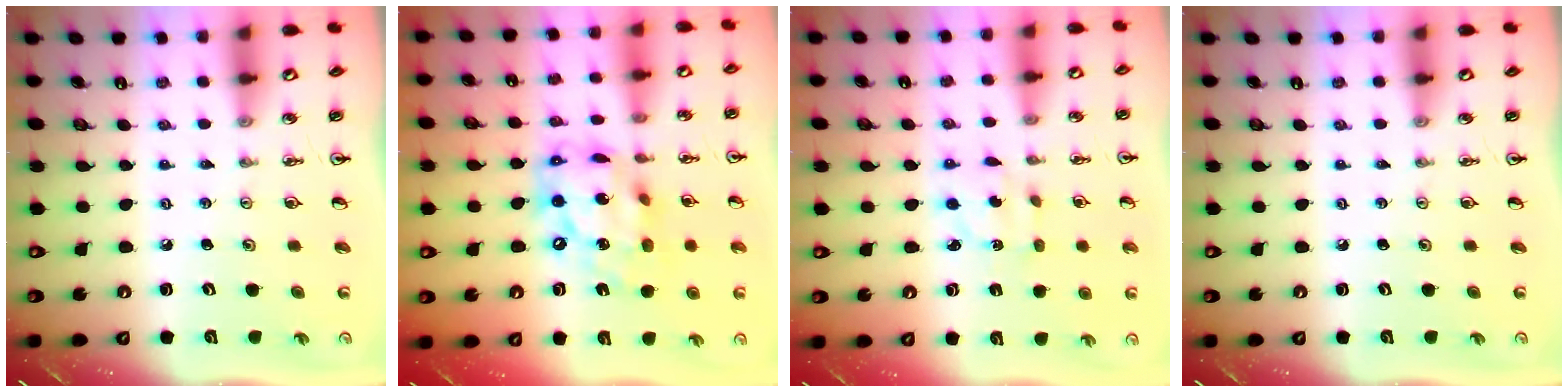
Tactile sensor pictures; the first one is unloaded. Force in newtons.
{"total": 16.6, "press": 16.6, "slide": 1.5}
{"total": 3.7, "press": 3.6, "slide": 0.7}
{"total": 0.0}